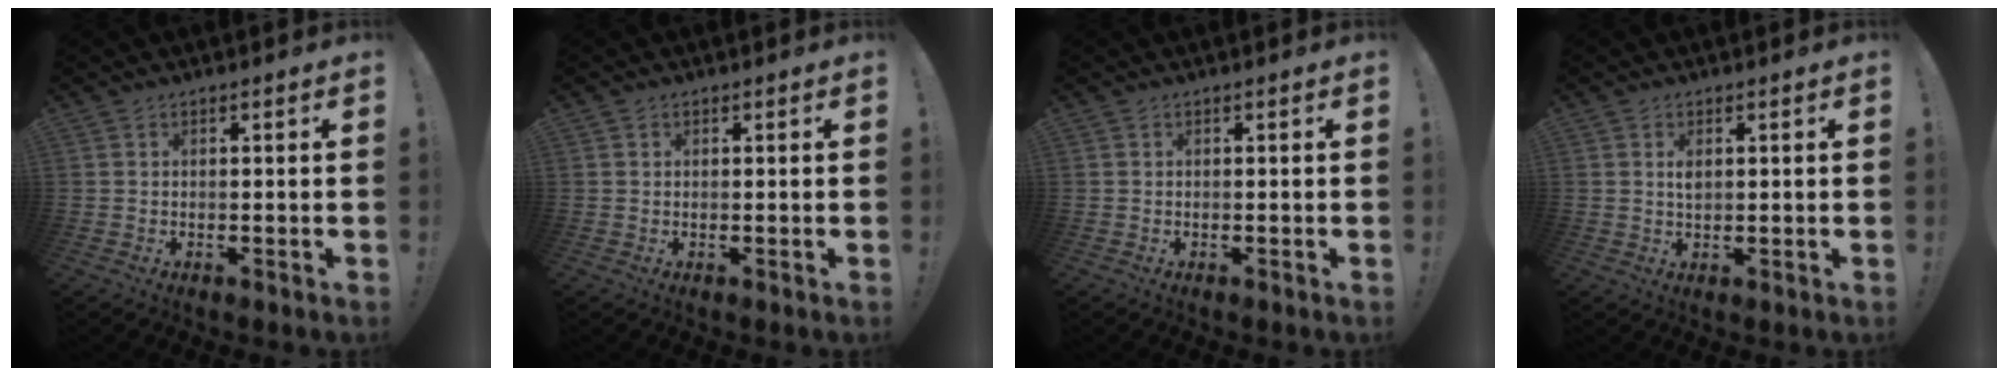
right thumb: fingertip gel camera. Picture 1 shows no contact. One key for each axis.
{"total": 0.6, "fx": 0.4, "fy": 0.5, "fz": 0.0, "tx": 0.008, "ty": -0.003, "tz": 0.005}
{"total": 0.0}
{"total": 2.1, "fx": 0.7, "fy": 1.0, "fz": 1.7, "tx": -0.020, "ty": -0.005, "tz": 0.010}